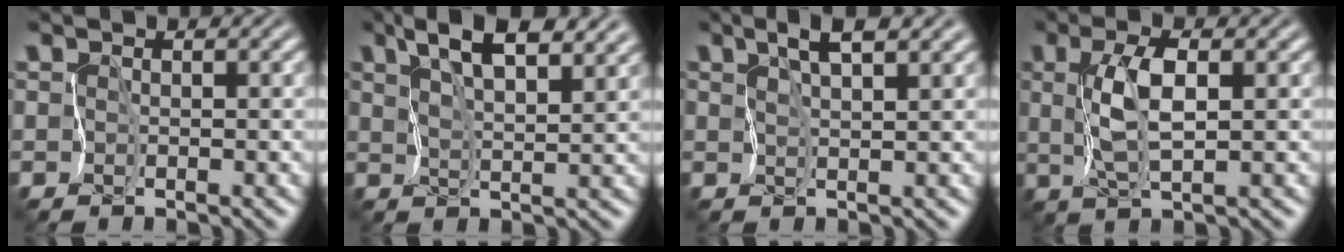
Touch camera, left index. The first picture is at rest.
{"total": 5.9, "force": [4.0, 1.8, 3.9], "torque": [-0.076, 0.010, 0.065]}
{"total": 2.7, "force": [1.9, 0.2, 2.0], "torque": [-0.045, 0.002, 0.036]}
{"total": 3.5, "force": [0.4, 1.1, 3.4], "torque": [-0.077, -0.001, 0.009]}